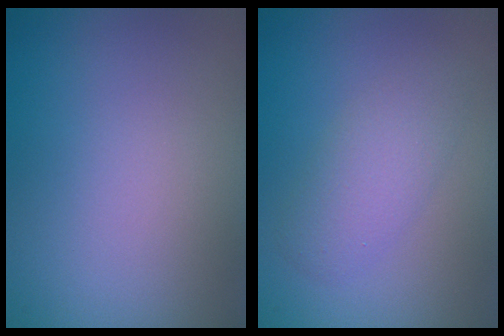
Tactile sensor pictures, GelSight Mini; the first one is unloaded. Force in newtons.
{"total": 2.9, "press": 2.9, "slide": 0.0}